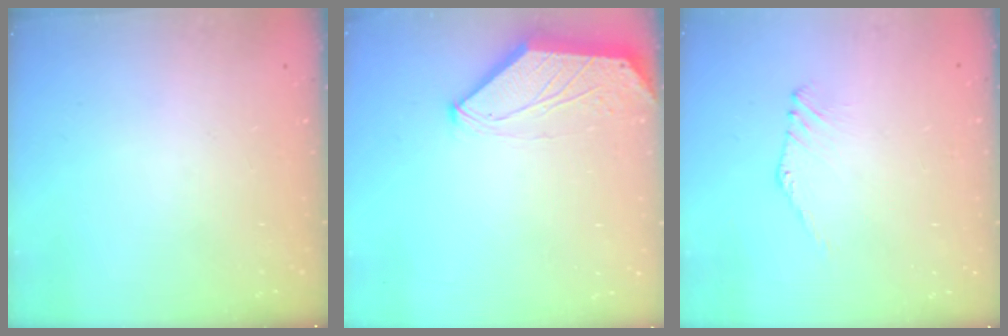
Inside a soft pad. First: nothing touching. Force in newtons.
{"total": 0.0}
{"total": 0.0}